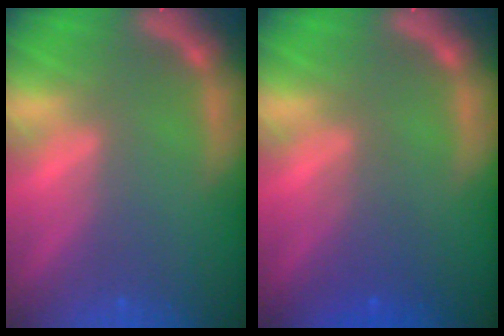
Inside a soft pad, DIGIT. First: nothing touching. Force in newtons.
{"total": 2.4}